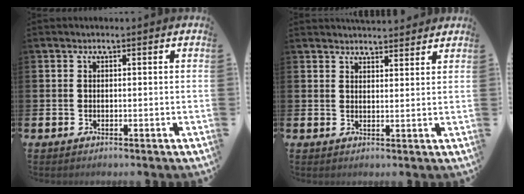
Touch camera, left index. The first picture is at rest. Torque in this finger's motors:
{"motor_torque": [0.25, -0.25, 0.37, 0.07]}